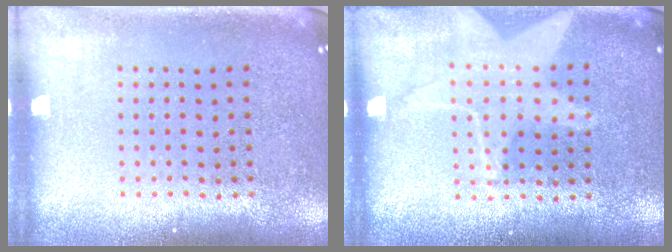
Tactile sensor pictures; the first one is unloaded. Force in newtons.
{"total": 1.4, "press": 1.4, "slide": 0.4}